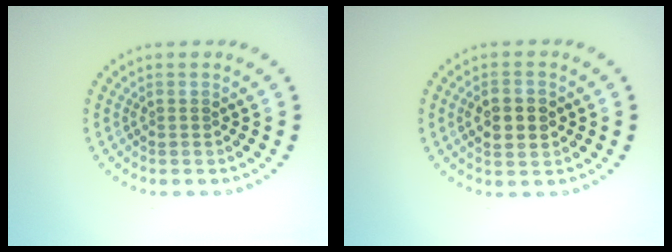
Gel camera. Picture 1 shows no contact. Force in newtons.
{"total": 3.7, "press": 3.7, "slide": 0.2}